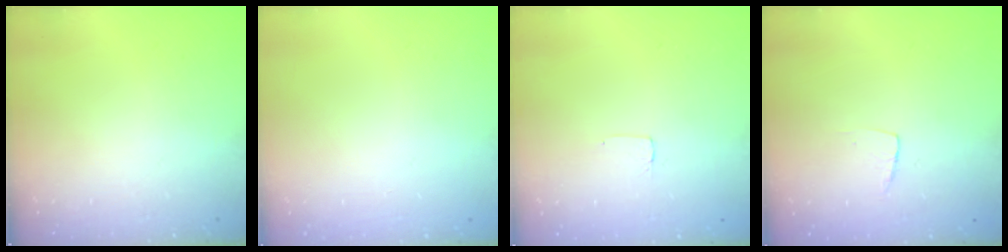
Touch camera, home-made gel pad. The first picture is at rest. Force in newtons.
{"total": 0.0}
{"total": 2.6, "press": 2.6, "slide": 0.2}
{"total": 3.8, "press": 3.7, "slide": 0.3}